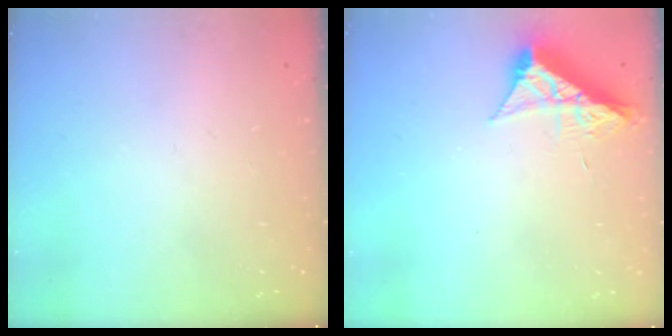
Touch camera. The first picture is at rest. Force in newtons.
{"total": 8.9, "press": 8.9, "slide": 0.4}